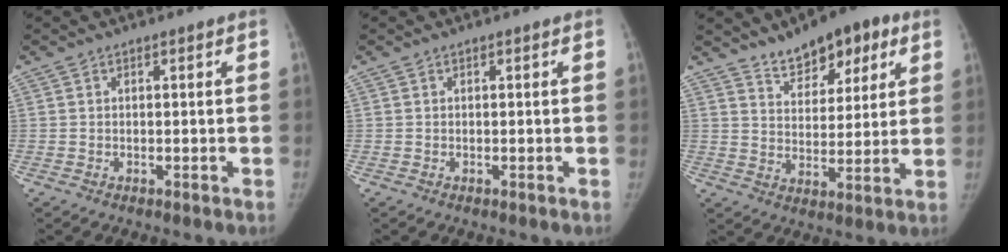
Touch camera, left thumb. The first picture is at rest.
{"total": 0.0}
{"total": 12.1, "force": [7.8, 6.0, 7.1], "torque": [-0.066, -0.029, 0.122]}